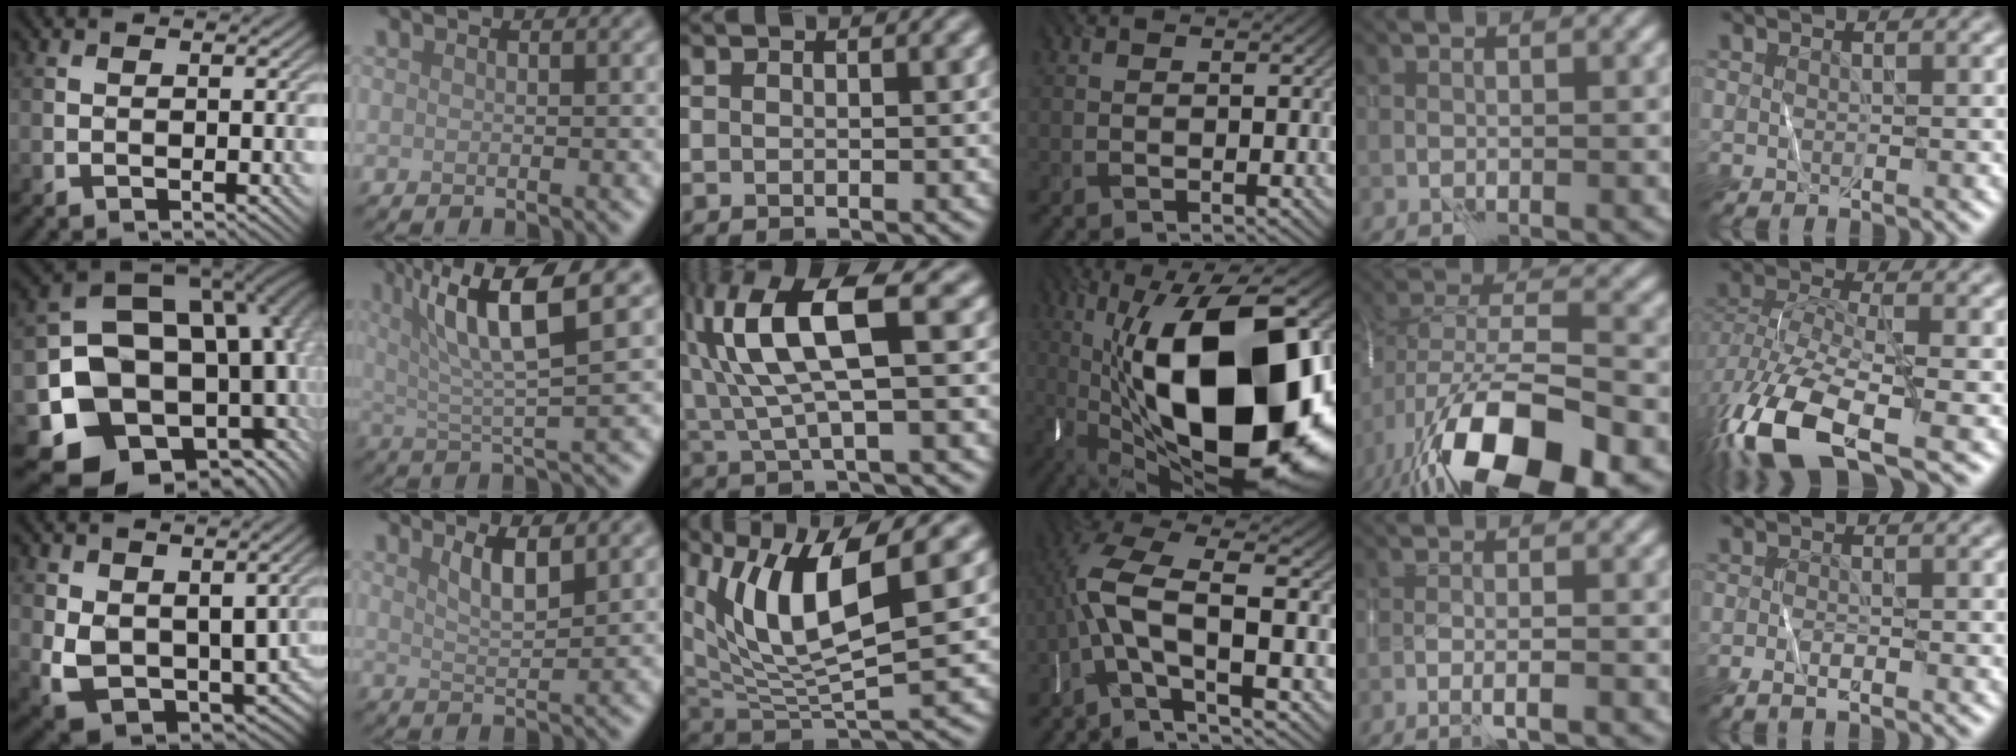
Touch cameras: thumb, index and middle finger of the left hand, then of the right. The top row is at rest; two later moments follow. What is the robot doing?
{"motion": "wrap", "object": "ribbon"}